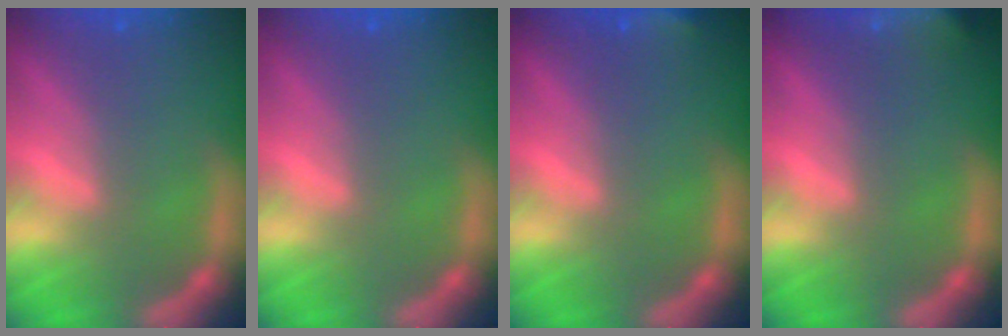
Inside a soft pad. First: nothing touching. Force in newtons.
{"total": 0.0}
{"total": 1.9}
{"total": 7.4}